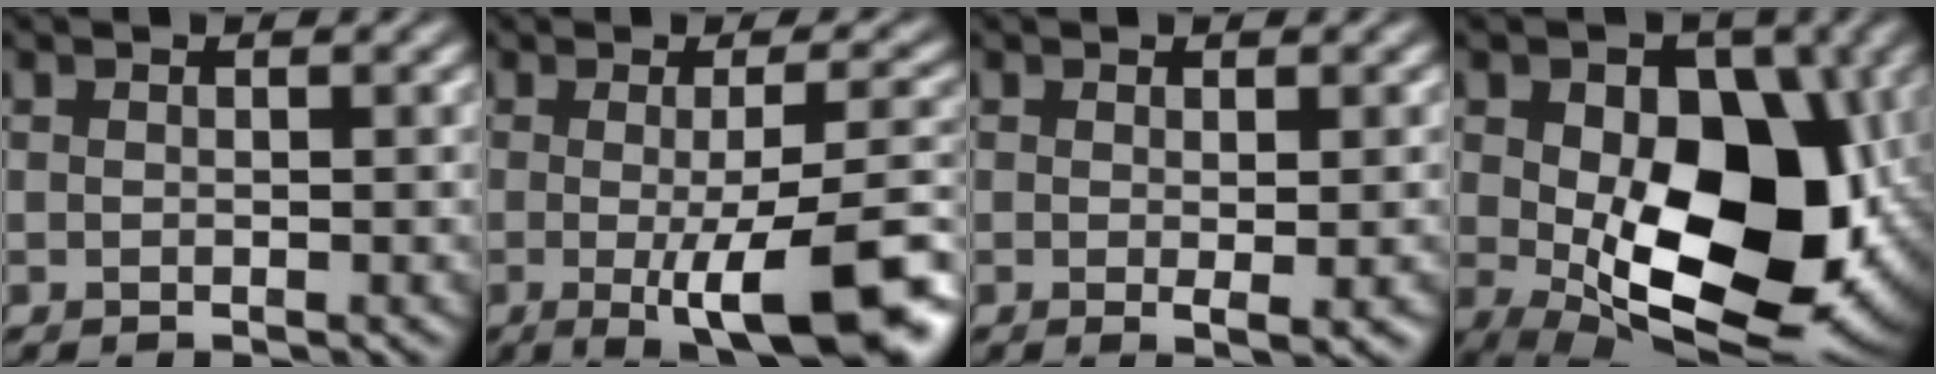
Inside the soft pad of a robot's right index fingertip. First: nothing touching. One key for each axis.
{"total": 11.4, "fx": -2.9, "fy": 2.6, "fz": 10.7, "tx": -0.124, "ty": -0.010, "tz": -0.038}
{"total": 1.7, "fx": -0.1, "fy": 0.1, "fz": 1.7, "tx": -0.025, "ty": -0.008, "tz": -0.002}
{"total": 15.8, "fx": -0.2, "fy": 9.8, "fz": 12.3, "tx": -0.157, "ty": -0.024, "tz": 0.006}